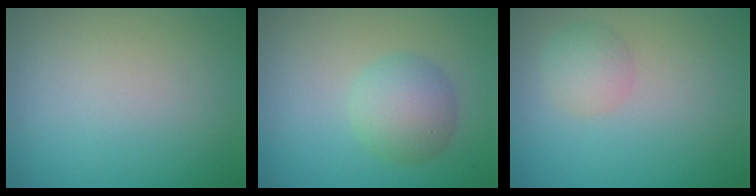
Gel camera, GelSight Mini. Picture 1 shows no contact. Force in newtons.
{"total": 4.0, "press": 4.0, "slide": 0.2}
{"total": 2.1, "press": 2.1, "slide": 0.1}